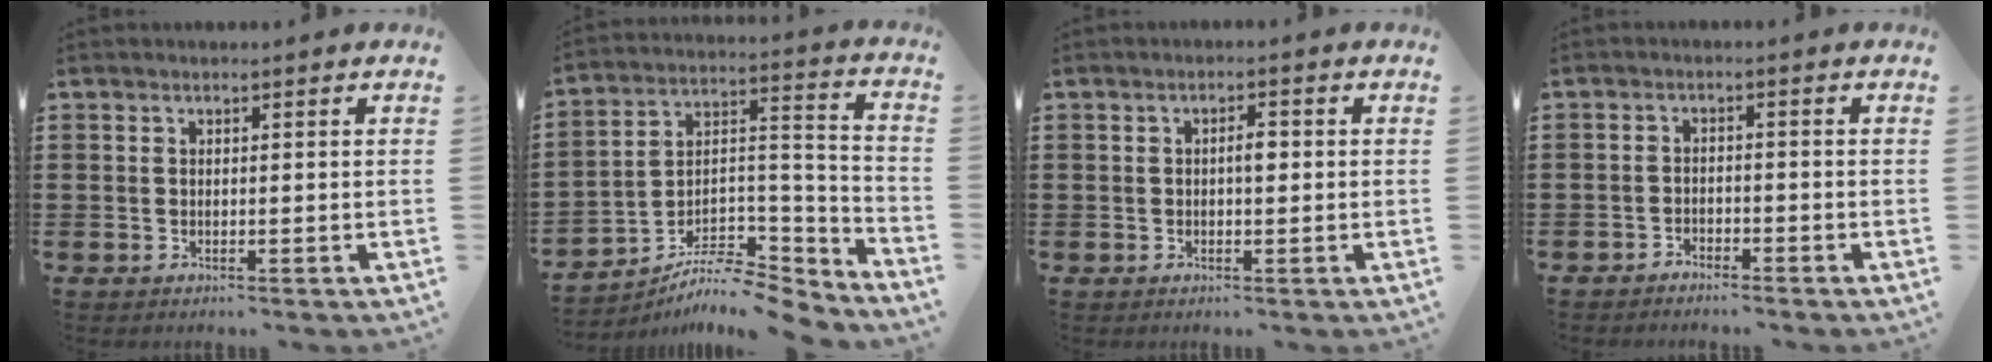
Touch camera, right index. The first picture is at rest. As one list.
[{"total": 8.5, "force": [-7.5, 2.4, 3.0], "torque": [-0.043, 0.011, -0.145]}, {"total": 2.3, "force": [0.0, 0.8, 2.1], "torque": [-0.040, 0.004, -0.002]}, {"total": 1.7, "force": [-1.7, 0.2, -0.1], "torque": [-0.004, 0.006, -0.038]}]